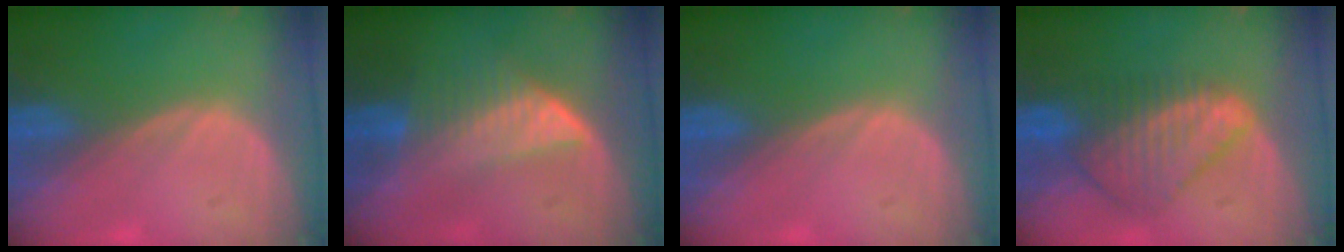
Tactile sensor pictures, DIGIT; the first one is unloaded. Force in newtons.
{"total": 6.9, "press": 6.1, "slide": 3.2}
{"total": 0.0}
{"total": 8.5, "press": 7.4, "slide": 4.2}